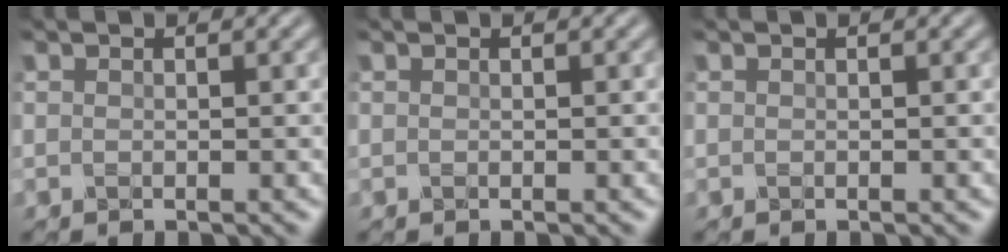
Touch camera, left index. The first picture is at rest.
{"total": 0.0}
{"total": 0.0}